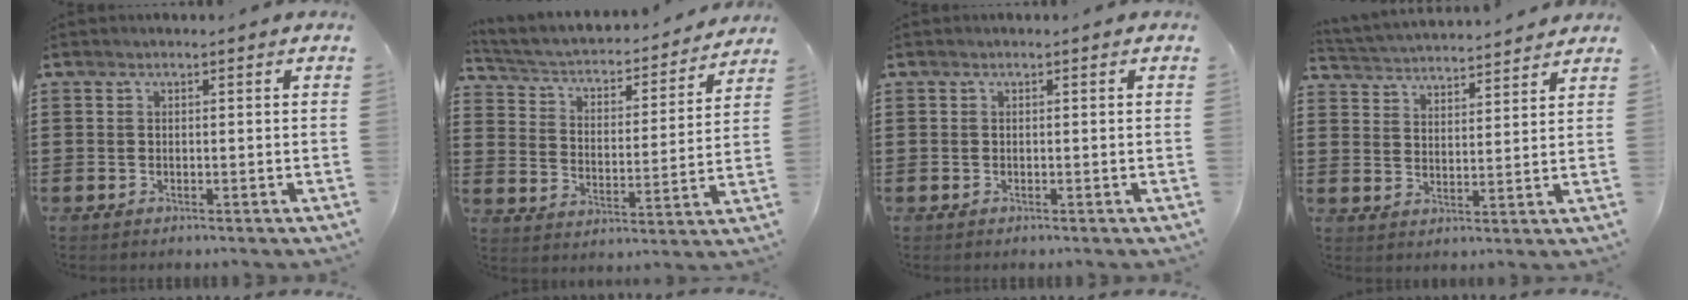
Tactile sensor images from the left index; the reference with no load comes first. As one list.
[{"total": 3.0, "force": [2.5, 1.1, 1.2], "torque": [-0.042, -0.025, 0.031]}, {"total": 0.0}, {"total": 3.4, "force": [3.4, 0.1, -0.2], "torque": [-0.015, -0.023, 0.056]}]